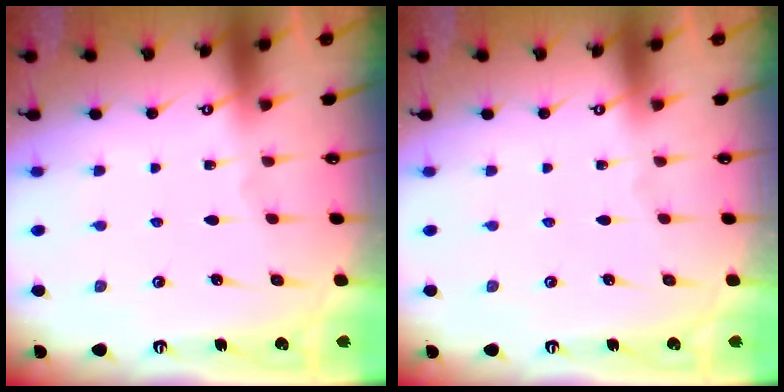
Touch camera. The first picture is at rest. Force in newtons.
{"total": 0.0}